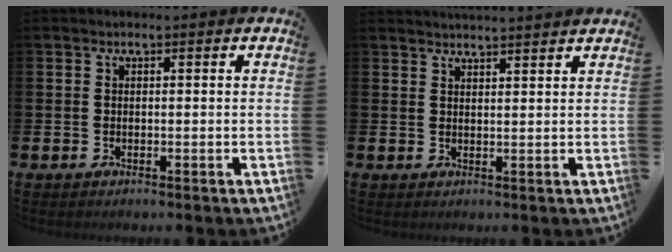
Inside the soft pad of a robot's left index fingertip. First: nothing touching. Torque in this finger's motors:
{"motor_torque": [0.87, -1.15, 0.08, 0.05]}